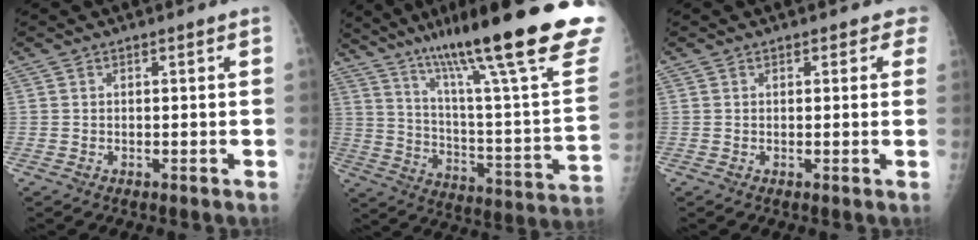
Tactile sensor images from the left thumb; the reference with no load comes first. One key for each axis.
{"total": 34.3, "fx": 22.6, "fy": 4.6, "fz": 25.4, "tx": -0.307, "ty": -0.073, "tz": 0.336}
{"total": 2.2, "fx": 1.5, "fy": 1.4, "fz": 0.7, "tx": 0.023, "ty": -0.001, "tz": 0.008}